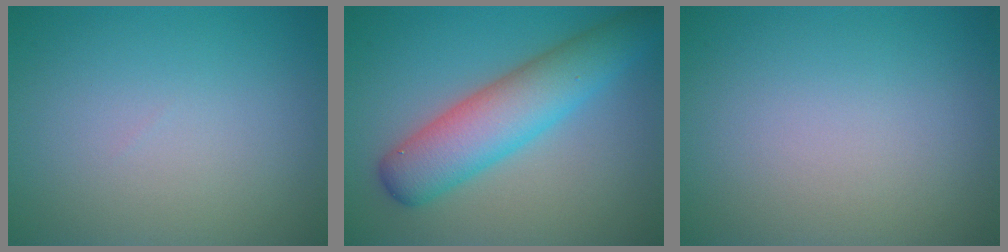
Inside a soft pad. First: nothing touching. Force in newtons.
{"total": 6.6, "press": 6.6, "slide": 0.2}
{"total": 0.0}